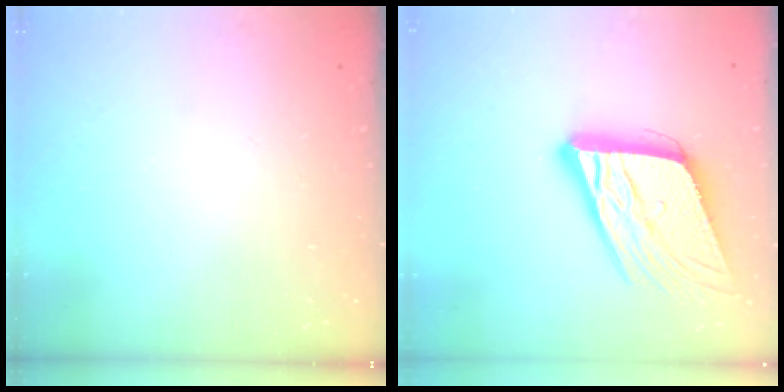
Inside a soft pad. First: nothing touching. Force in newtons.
{"total": 17.9, "press": 17.6, "slide": 3.3}